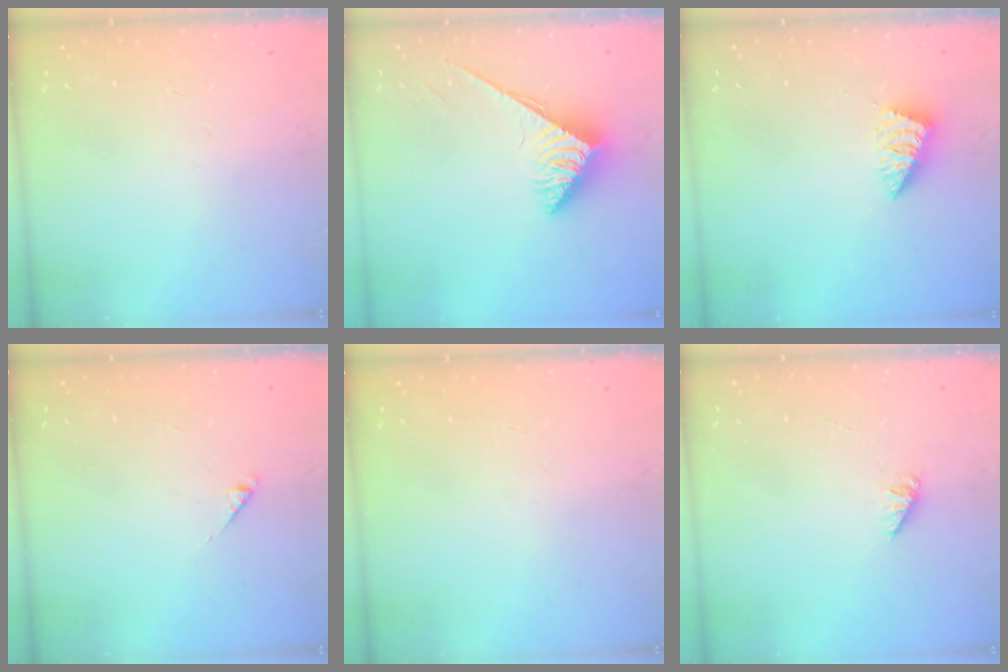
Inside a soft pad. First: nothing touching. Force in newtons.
{"total": 3.8, "press": 3.7, "slide": 0.6}
{"total": 0.9, "press": 0.9, "slide": 0.1}
{"total": 2.6, "press": 2.6, "slide": 0.4}
{"total": 0.0}
{"total": 1.4, "press": 1.4, "slide": 0.2}